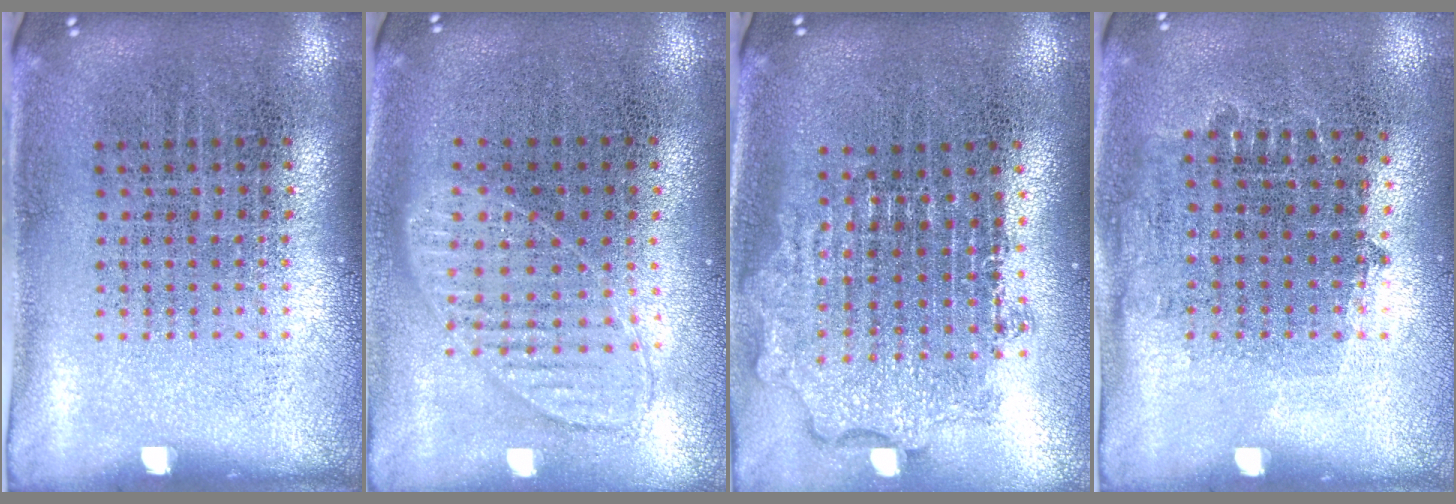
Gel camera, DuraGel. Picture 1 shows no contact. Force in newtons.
{"total": 0.9, "press": 0.9, "slide": 0.2}
{"total": 1.9, "press": 1.5, "slide": 1.1}
{"total": 0.7, "press": 0.7, "slide": 0.3}